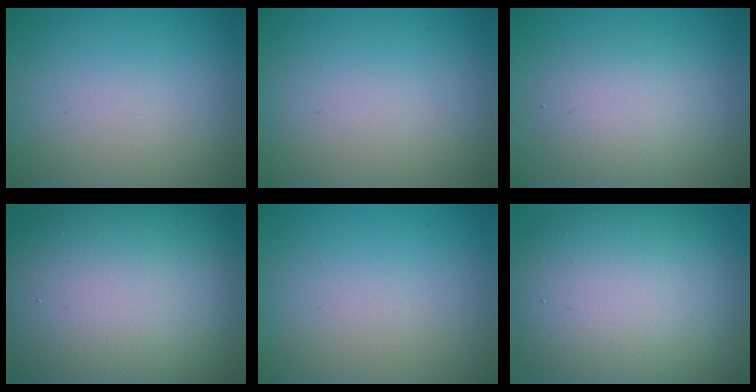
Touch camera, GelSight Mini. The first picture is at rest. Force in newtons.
{"total": 0.0}
{"total": 3.3, "press": 3.3, "slide": 0.3}
{"total": 17.3, "press": 17.3, "slide": 1.2}
{"total": 0.0}
{"total": 14.3, "press": 14.3, "slide": 0.9}